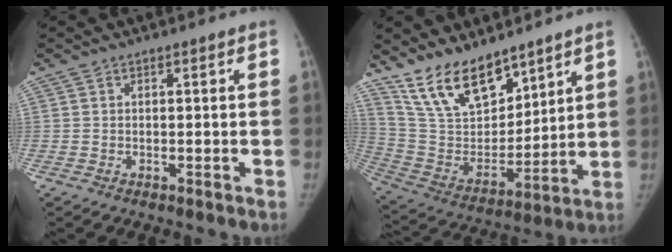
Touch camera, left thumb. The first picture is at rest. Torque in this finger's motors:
{"motor_torque": [0.23, 0.16, 1.03, -1.74, 0.04]}